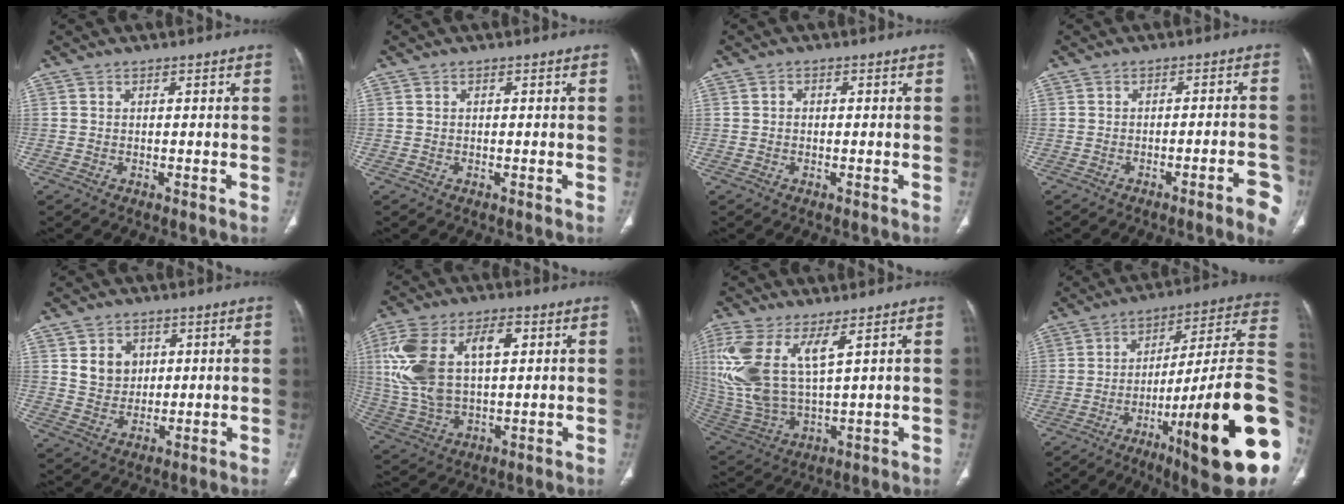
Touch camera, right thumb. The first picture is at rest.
{"total": 0.0}
{"total": 0.9, "force": [-0.1, 0.8, 0.5], "torque": [0.002, 0.002, -0.004]}
{"total": 6.2, "force": [-3.3, 0.7, 5.2], "torque": [-0.065, 0.019, -0.038]}
{"total": 6.2, "force": [2.0, 5.2, 2.8], "torque": [-0.022, -0.012, 0.043]}
{"total": 18.0, "force": [4.3, 10.0, 14.3], "torque": [-0.287, 0.009, 0.084]}
{"total": 15.6, "force": [6.2, 6.4, 12.8], "torque": [-0.293, -0.019, 0.138]}
{"total": 30.3, "force": [-8.6, 5.1, 28.6], "torque": [-0.348, 0.032, -0.130]}